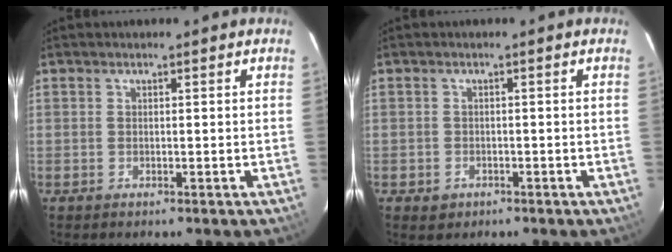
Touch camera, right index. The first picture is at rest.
{"total": 2.5, "force": [-1.2, 2.1, 0.6], "torque": [-0.017, 0.000, -0.013]}